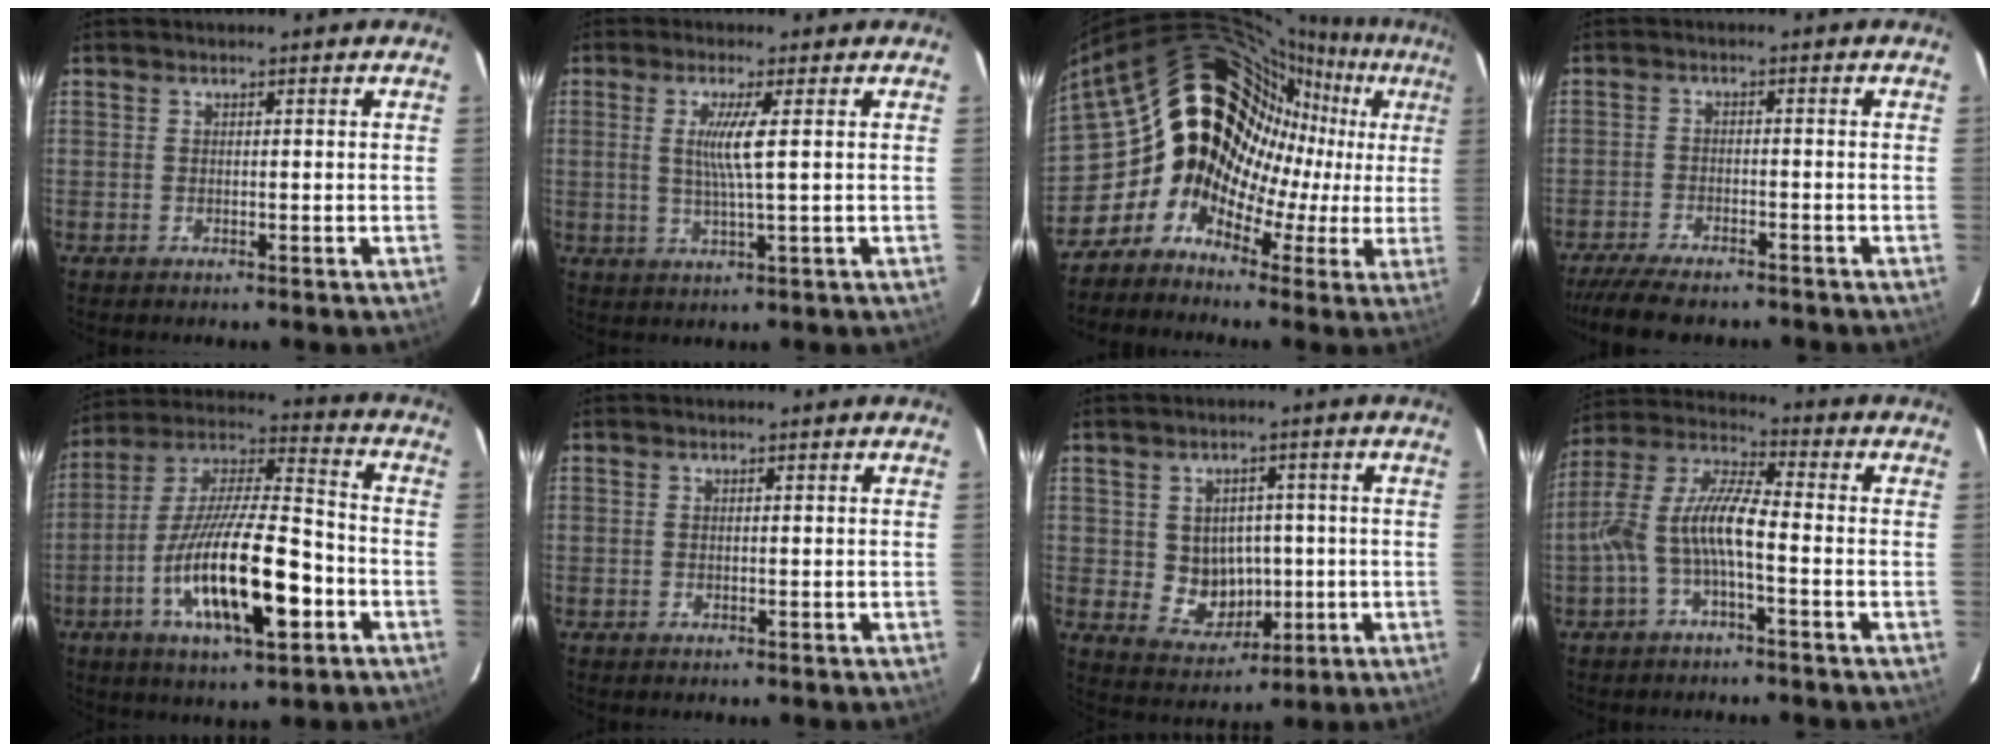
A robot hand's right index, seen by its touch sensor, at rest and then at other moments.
{"total": 5.1, "force": [0.9, -0.5, 5.0], "torque": [-0.095, -0.006, 0.016]}
{"total": 16.6, "force": [-1.6, 14.0, 8.7], "torque": [-0.129, 0.050, -0.044]}
{"total": 10.2, "force": [-8.8, 2.3, 4.6], "torque": [-0.112, -0.027, -0.148]}
{"total": 20.1, "force": [-7.1, 5.5, 18.0], "torque": [-0.331, -0.009, -0.124]}
{"total": 0.0}
{"total": 7.5, "force": [-0.2, 6.8, 3.1], "torque": [-0.064, 0.008, 0.017]}
{"total": 10.0, "force": [-3.0, 2.6, 9.2], "torque": [-0.203, 0.015, -0.060]}